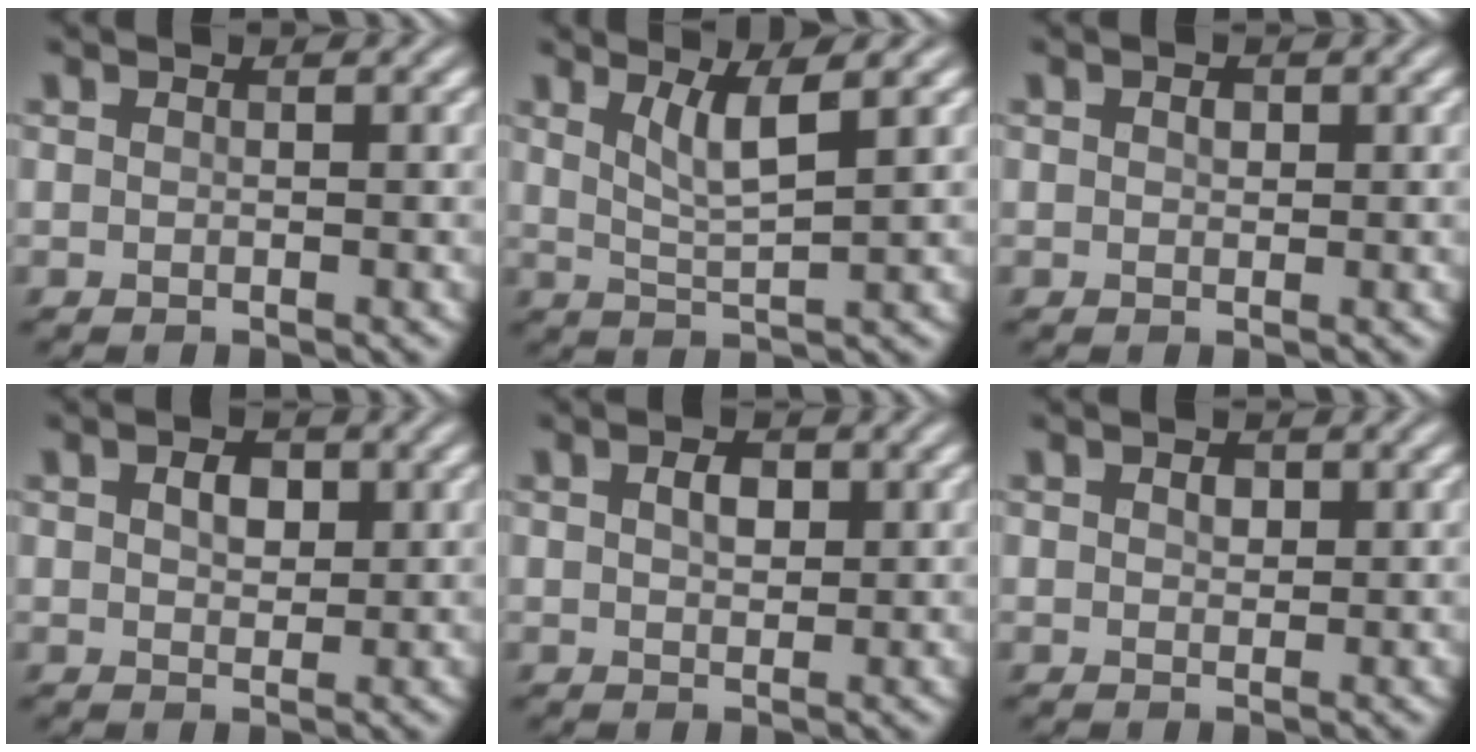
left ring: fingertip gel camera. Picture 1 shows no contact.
{"total": 3.3, "force": [1.5, 0.6, 2.8], "torque": [-0.051, -0.005, 0.033]}
{"total": 0.9, "force": [0.2, 0.7, 0.6], "torque": [-0.010, 0.000, 0.002]}
{"total": 2.3, "force": [0.7, 1.5, 1.6], "torque": [-0.029, 0.001, 0.011]}
{"total": 2.0, "force": [0.6, 1.2, 1.4], "torque": [-0.028, 0.003, 0.009]}
{"total": 1.3, "force": [0.4, 0.9, 0.8], "torque": [-0.012, 0.001, 0.005]}